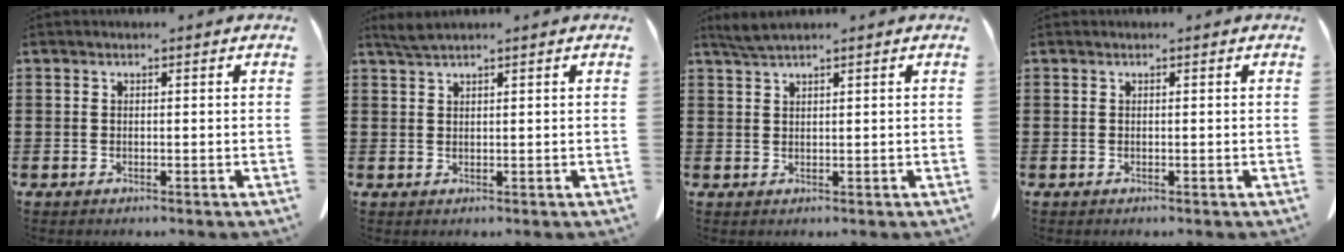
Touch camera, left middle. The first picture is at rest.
{"total": 1.7, "force": [1.3, 0.0, 1.0], "torque": [-0.022, -0.003, 0.027]}
{"total": 1.9, "force": [1.7, 0.1, 0.8], "torque": [-0.021, -0.002, 0.034]}
{"total": 0.0}